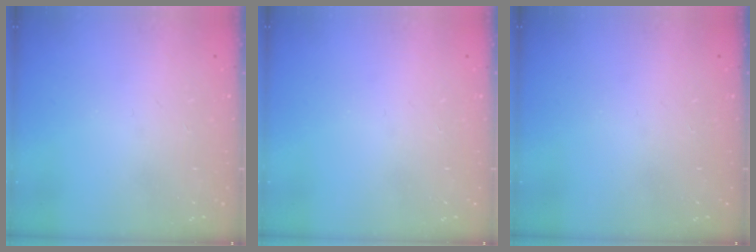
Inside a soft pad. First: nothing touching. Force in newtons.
{"total": 0.0}
{"total": 0.0}